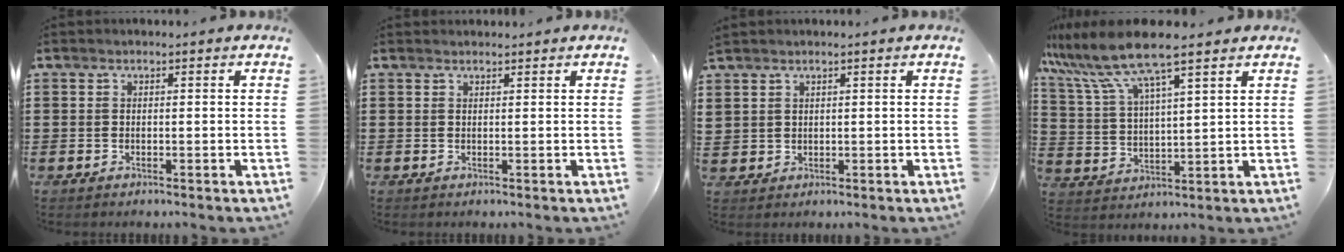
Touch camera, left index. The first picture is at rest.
{"total": 0.5, "force": [0.5, 0.1, 0.0], "torque": [-0.001, 0.001, 0.011]}
{"total": 1.5, "force": [1.3, 0.7, 0.2], "torque": [-0.006, 0.002, 0.027]}
{"total": 9.3, "force": [7.4, 0.8, 5.6], "torque": [-0.133, -0.027, 0.129]}